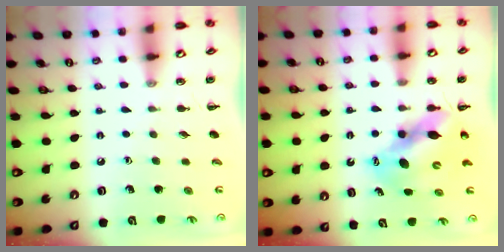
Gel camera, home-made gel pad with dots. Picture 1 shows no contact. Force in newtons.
{"total": 10.9, "press": 10.6, "slide": 2.7}